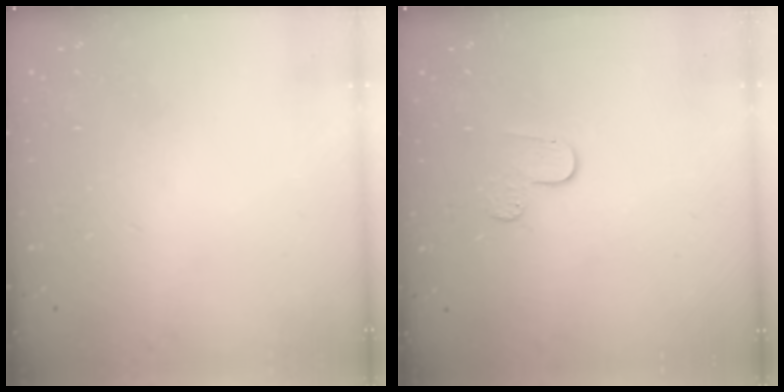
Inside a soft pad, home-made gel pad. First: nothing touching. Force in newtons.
{"total": 3.8, "press": 3.8, "slide": 0.4}